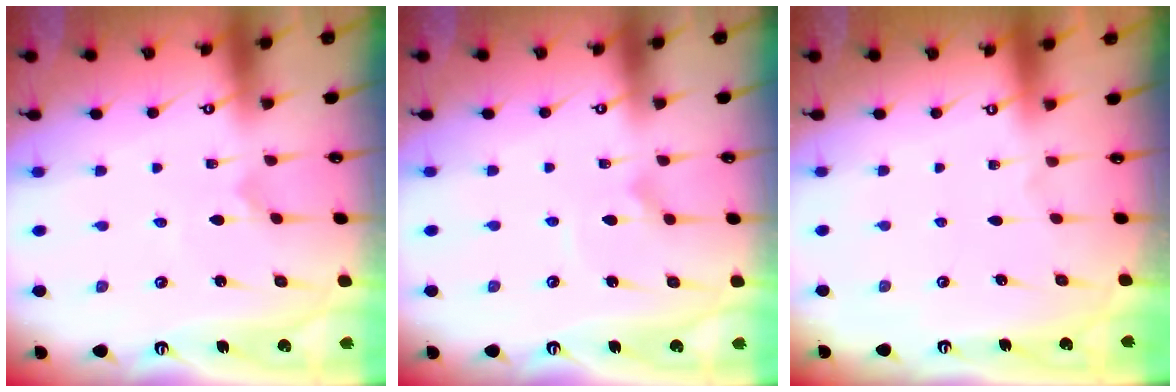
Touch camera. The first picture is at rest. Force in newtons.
{"total": 2.6, "press": 2.6, "slide": 0.1}
{"total": 0.0}